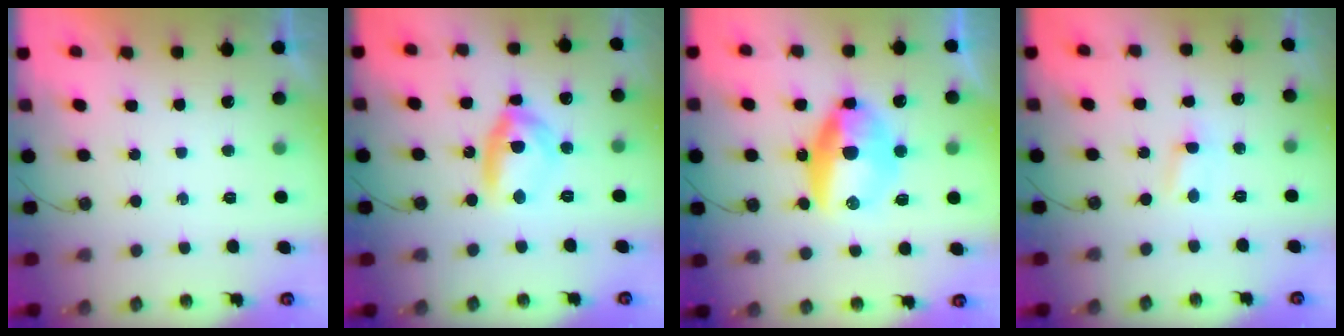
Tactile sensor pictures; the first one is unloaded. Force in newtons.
{"total": 12.2, "press": 12.1, "slide": 1.1}
{"total": 12.3, "press": 12.3, "slide": 0.4}
{"total": 1.9, "press": 1.8, "slide": 0.3}